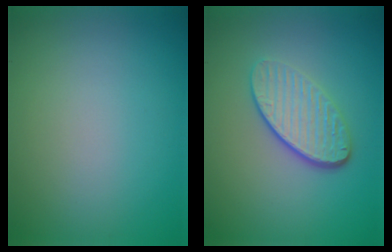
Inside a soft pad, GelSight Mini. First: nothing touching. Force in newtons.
{"total": 4.3, "press": 3.2, "slide": 2.8}